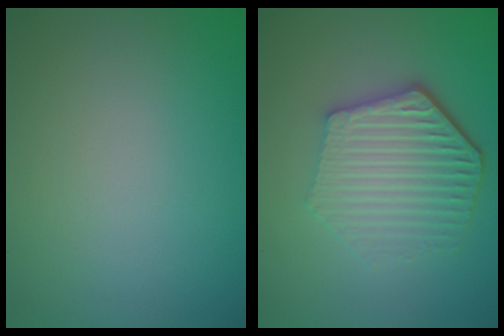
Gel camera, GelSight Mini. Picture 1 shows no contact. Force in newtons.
{"total": 5.7, "press": 4.4, "slide": 3.6}